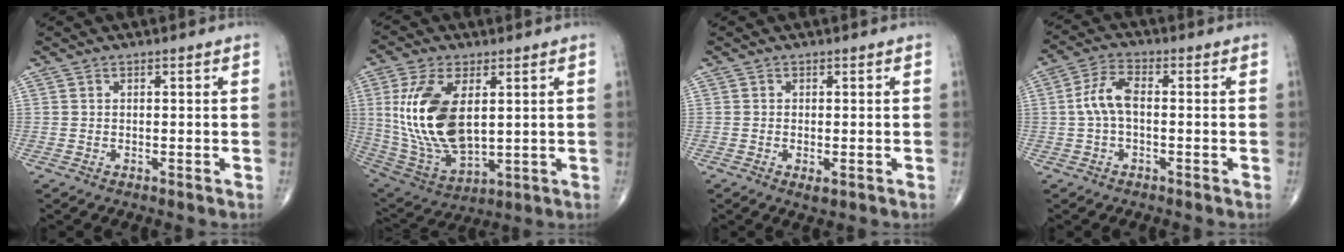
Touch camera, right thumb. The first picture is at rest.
{"total": 18.0, "force": [3.0, 9.4, 15.0], "torque": [-0.301, -0.021, 0.071]}
{"total": 1.6, "force": [-0.6, 0.7, 1.4], "torque": [-0.026, -0.004, -0.008]}
{"total": 6.1, "force": [-0.2, 2.9, 5.4], "torque": [-0.115, 0.019, -0.012]}